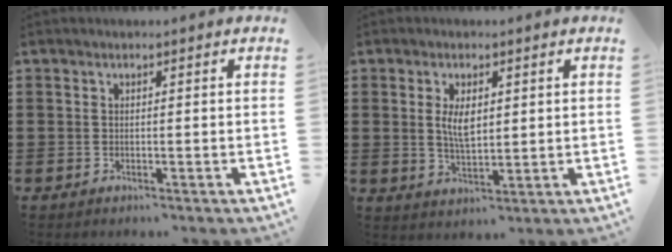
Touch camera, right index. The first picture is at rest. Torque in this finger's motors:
{"motor_torque": [0.30, 0.13, 0.23, 0.10]}